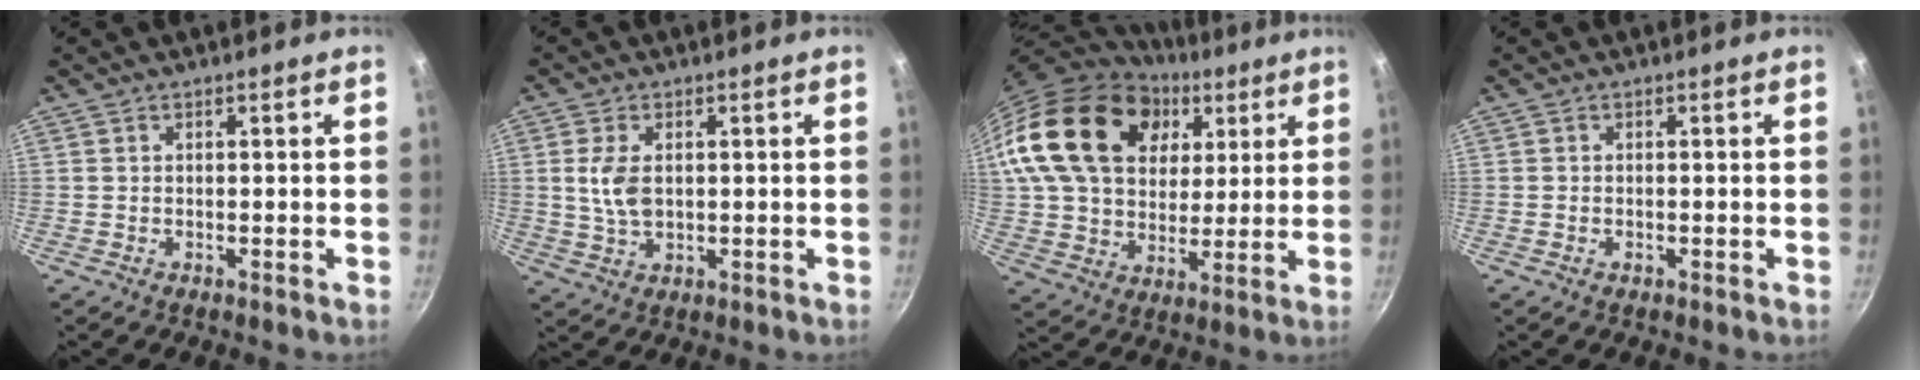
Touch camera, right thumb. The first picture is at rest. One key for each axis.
{"total": 5.9, "fx": 0.8, "fy": 3.5, "fz": 4.7, "tx": -0.094, "ty": -0.002, "tz": 0.018}
{"total": 25.2, "fx": 9.4, "fy": 17.8, "fz": 15.2, "tx": -0.248, "ty": -0.005, "tz": 0.167}
{"total": 0.6, "fx": -0.2, "fy": 0.5, "fz": 0.4, "tx": -0.006, "ty": 0.001, "tz": -0.005}